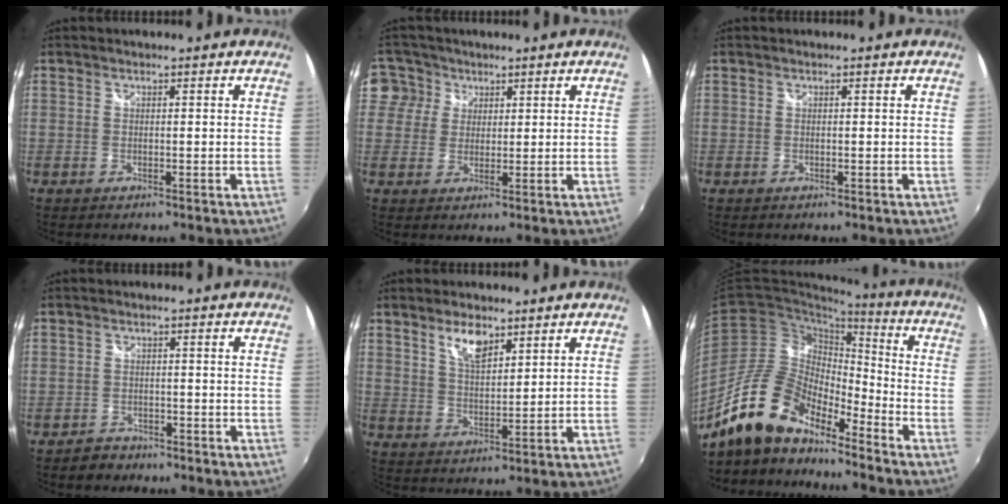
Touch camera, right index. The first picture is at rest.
{"total": 5.4, "force": [2.0, 4.9, 0.5], "torque": [-0.001, 0.015, 0.026]}
{"total": 0.0}
{"total": 2.8, "force": [-2.0, 2.0, -0.2], "torque": [-0.002, 0.009, -0.031]}
{"total": 6.0, "force": [4.0, 2.3, 3.8], "torque": [-0.066, 0.002, 0.075]}
{"total": 16.1, "force": [-12.7, 5.6, 8.2], "torque": [-0.158, 0.001, -0.246]}